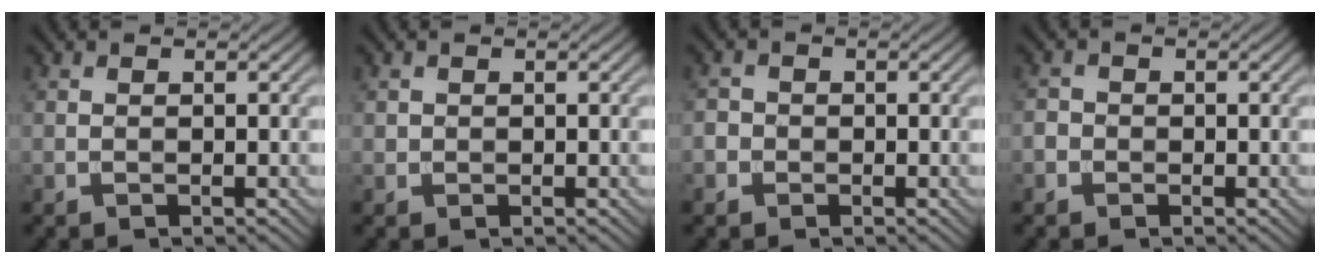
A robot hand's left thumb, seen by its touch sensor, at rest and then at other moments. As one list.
[{"total": 0.8, "force": [0.2, 0.8, 0.1], "torque": [-0.004, -0.004, 0.005]}, {"total": 1.8, "force": [-0.6, 1.7, 0.4], "torque": [-0.001, 0.000, -0.018]}, {"total": 1.5, "force": [-0.6, 1.3, 0.4], "torque": [-0.002, -0.001, -0.018]}]